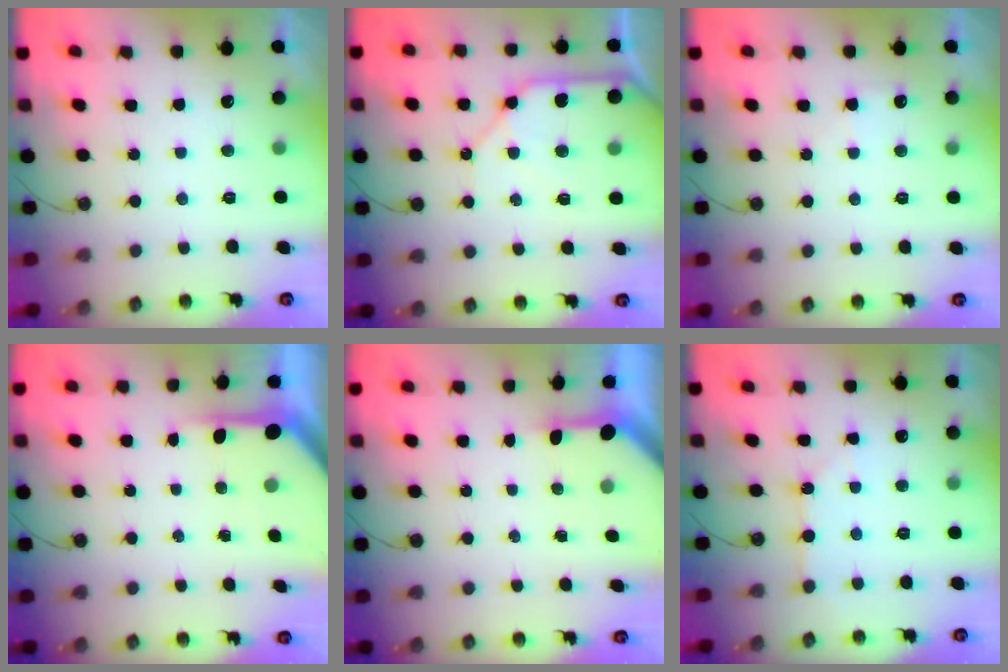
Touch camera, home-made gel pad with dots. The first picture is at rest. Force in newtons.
{"total": 10.3, "press": 10.2, "slide": 1.2}
{"total": 3.5, "press": 3.5, "slide": 0.5}
{"total": 5.0, "press": 5.0, "slide": 0.5}
{"total": 3.2, "press": 3.2, "slide": 0.2}
{"total": 2.9, "press": 2.9, "slide": 0.5}